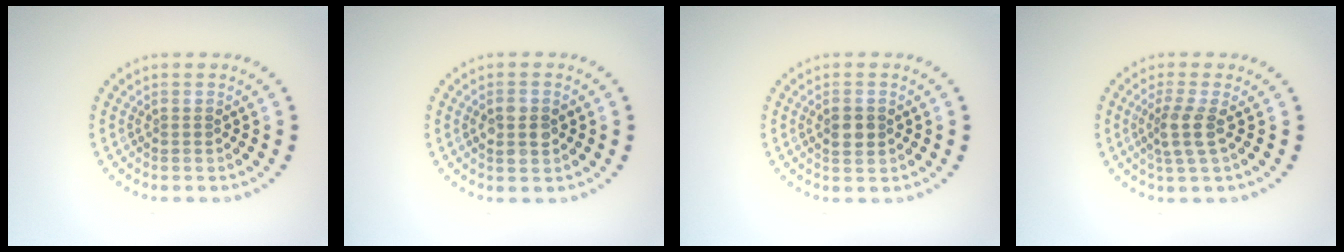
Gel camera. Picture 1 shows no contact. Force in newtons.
{"total": 2.3, "press": 2.3, "slide": 0.2}
{"total": 1.9, "press": 1.9, "slide": 0.1}
{"total": 2.4, "press": 1.9, "slide": 1.5}